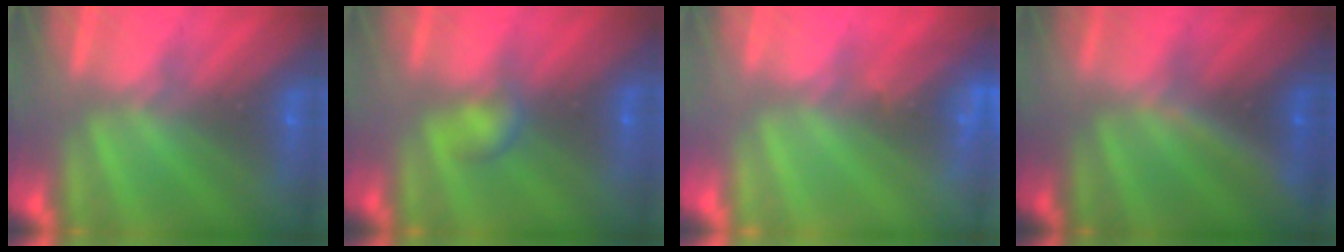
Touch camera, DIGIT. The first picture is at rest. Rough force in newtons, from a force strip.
{"total": 2.2}
{"total": 2.6}
{"total": 3.1}